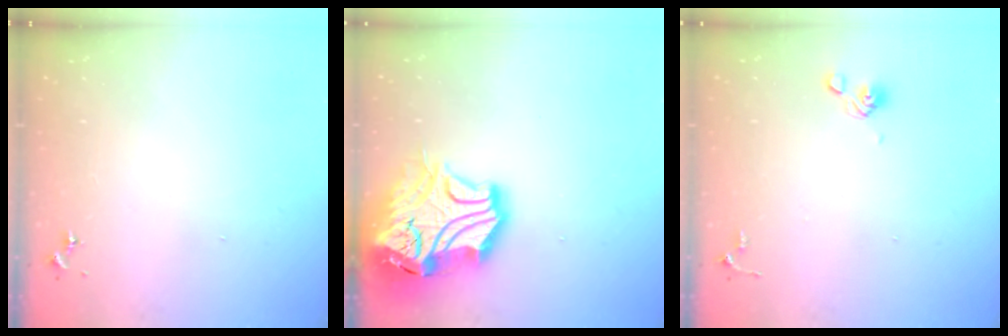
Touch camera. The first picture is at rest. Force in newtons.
{"total": 19.5, "press": 19.3, "slide": 2.9}
{"total": 6.3, "press": 6.0, "slide": 2.1}